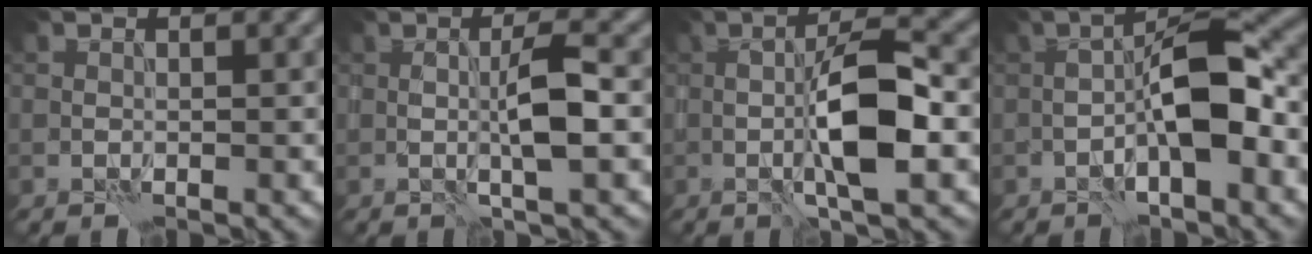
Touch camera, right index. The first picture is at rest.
{"total": 2.6, "force": [0.5, -0.1, 2.5], "torque": [-0.066, -0.004, 0.003]}
{"total": 5.9, "force": [-0.2, 1.1, 5.8], "torque": [-0.117, 0.001, -0.010]}
{"total": 5.6, "force": [-1.3, 1.3, 5.3], "torque": [-0.102, 0.016, -0.032]}